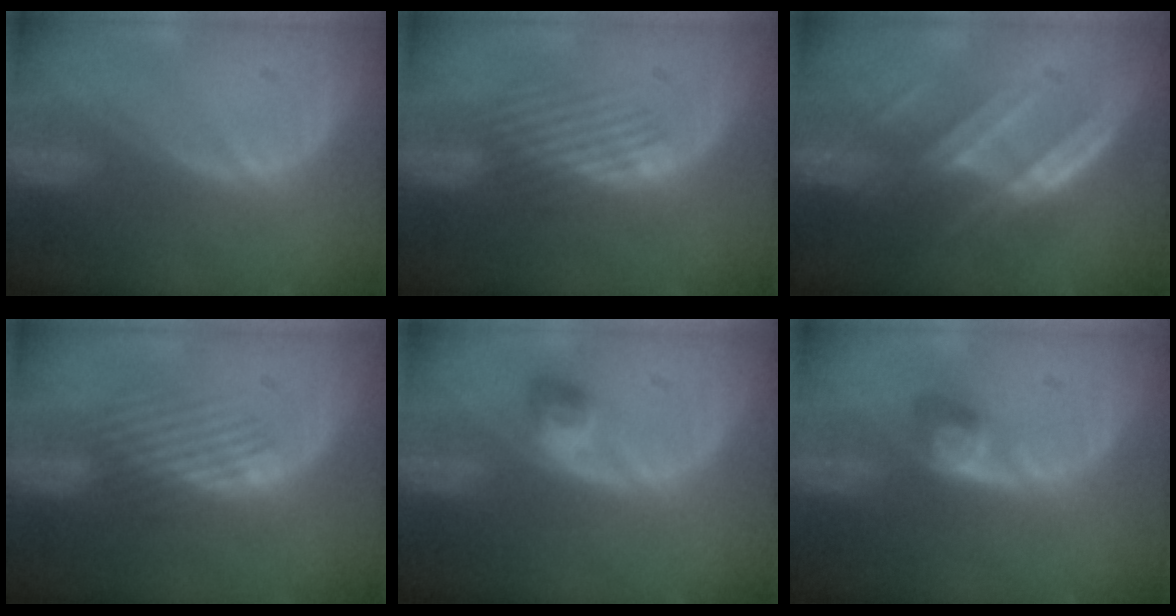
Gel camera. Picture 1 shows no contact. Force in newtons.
{"total": 4.1, "press": 3.6, "slide": 1.9}
{"total": 7.2, "press": 6.7, "slide": 2.6}
{"total": 4.1, "press": 3.6, "slide": 1.9}
{"total": 3.0, "press": 2.6, "slide": 1.3}
{"total": 2.9, "press": 2.9, "slide": 0.0}